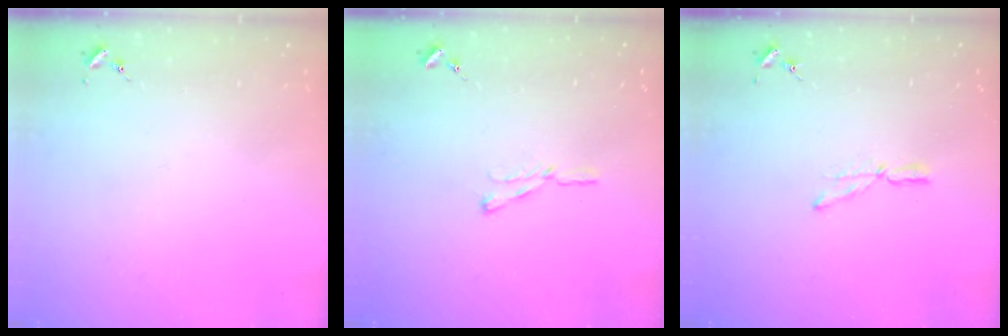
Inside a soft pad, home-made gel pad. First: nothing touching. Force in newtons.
{"total": 4.4, "press": 4.4, "slide": 0.5}
{"total": 6.9, "press": 6.9, "slide": 0.4}